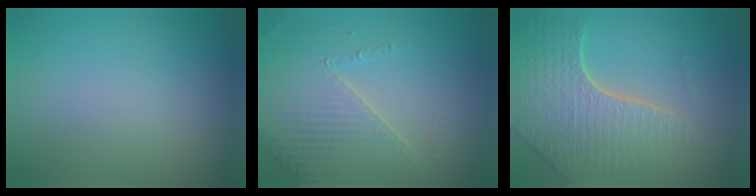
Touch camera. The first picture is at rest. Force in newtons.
{"total": 4.6, "press": 4.1, "slide": 2.0}
{"total": 8.0, "press": 5.7, "slide": 5.7}